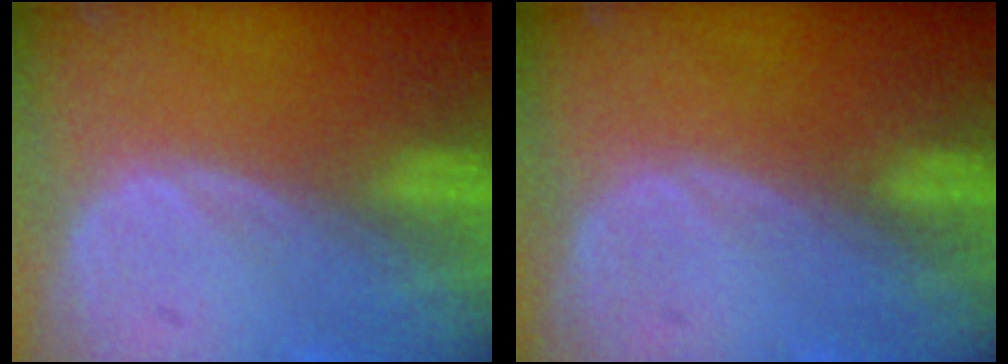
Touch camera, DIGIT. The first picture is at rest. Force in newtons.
{"total": 0.0}